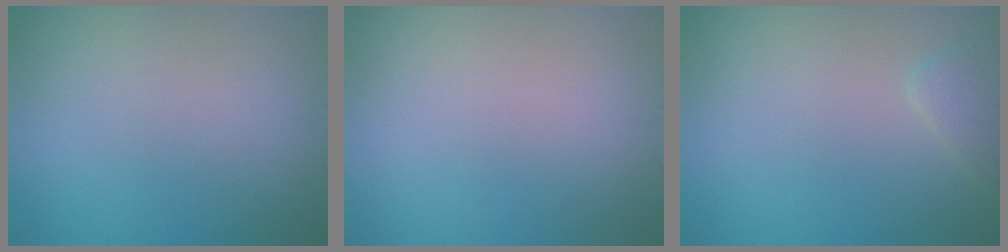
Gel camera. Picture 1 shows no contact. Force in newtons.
{"total": 0.0}
{"total": 1.6, "press": 1.6, "slide": 0.1}